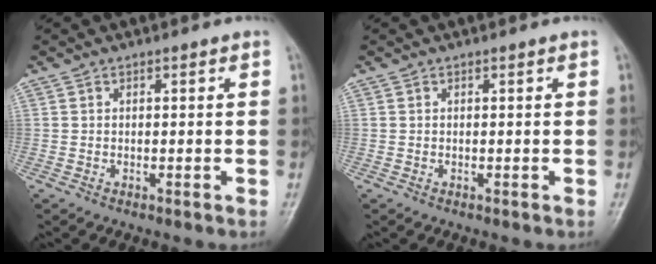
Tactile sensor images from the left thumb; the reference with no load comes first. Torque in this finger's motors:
{"motor_torque": [0.00, 0.00, 0.00, 0.00, 0.00]}